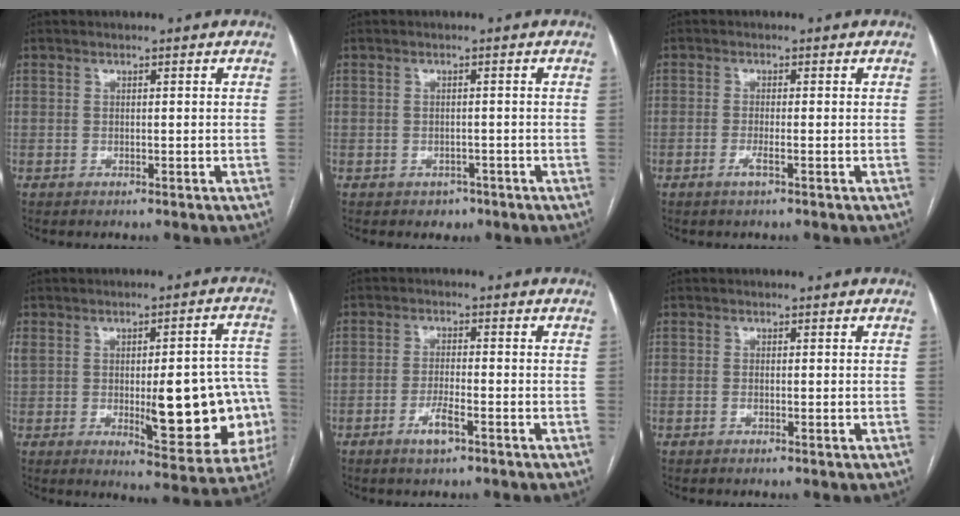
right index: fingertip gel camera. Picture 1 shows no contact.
{"total": 2.0, "force": [-1.2, 1.6, 0.5], "torque": [-0.003, 0.005, -0.011]}
{"total": 1.7, "force": [-0.8, 0.0, 1.5], "torque": [-0.028, -0.002, -0.017]}
{"total": 19.5, "force": [-2.1, 6.5, 18.2], "torque": [-0.207, 0.026, -0.001]}
{"total": 3.8, "force": [-2.1, 0.6, 3.1], "torque": [-0.062, -0.002, -0.038]}
{"total": 0.7, "force": [-0.2, 0.1, 0.7], "torque": [-0.013, -0.002, -0.002]}